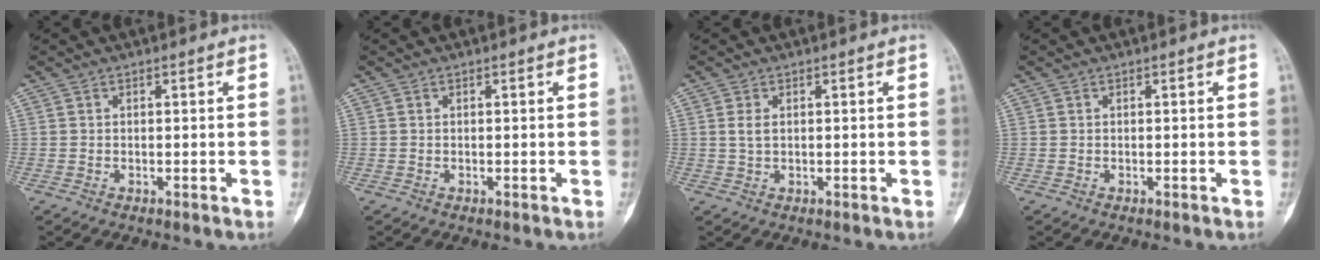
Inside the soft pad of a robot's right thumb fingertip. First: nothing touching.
{"total": 0.0}
{"total": 1.8, "force": [0.4, 0.9, 1.4], "torque": [-0.031, 0.004, 0.011]}
{"total": 0.0}